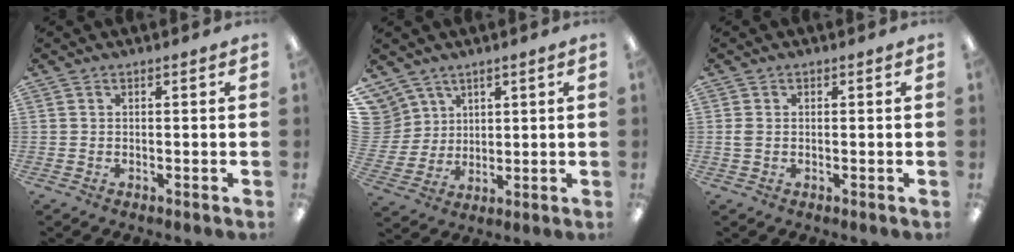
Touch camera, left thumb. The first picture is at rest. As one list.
[{"total": 8.1, "force": [5.1, 6.3, 0.2], "torque": [-0.028, -0.026, 0.104]}, {"total": 1.7, "force": [0.0, 1.0, 1.4], "torque": [-0.029, 0.004, 0.000]}]